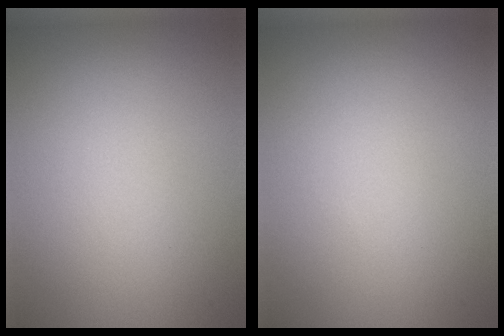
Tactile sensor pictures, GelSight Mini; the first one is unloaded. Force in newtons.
{"total": 0.0}